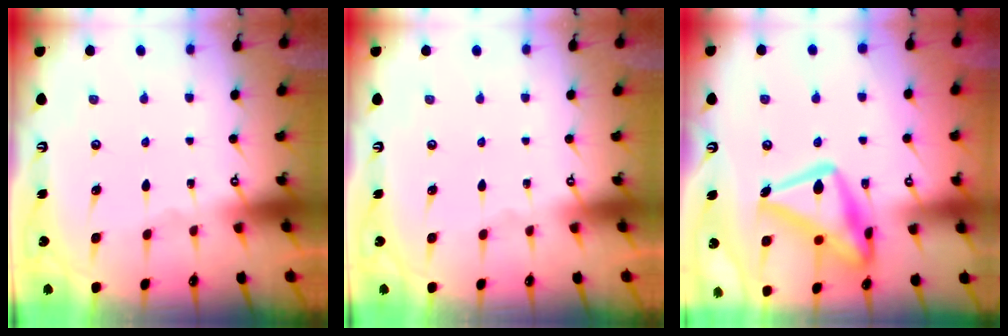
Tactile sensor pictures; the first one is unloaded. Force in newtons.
{"total": 0.0}
{"total": 21.2, "press": 21.2, "slide": 1.4}